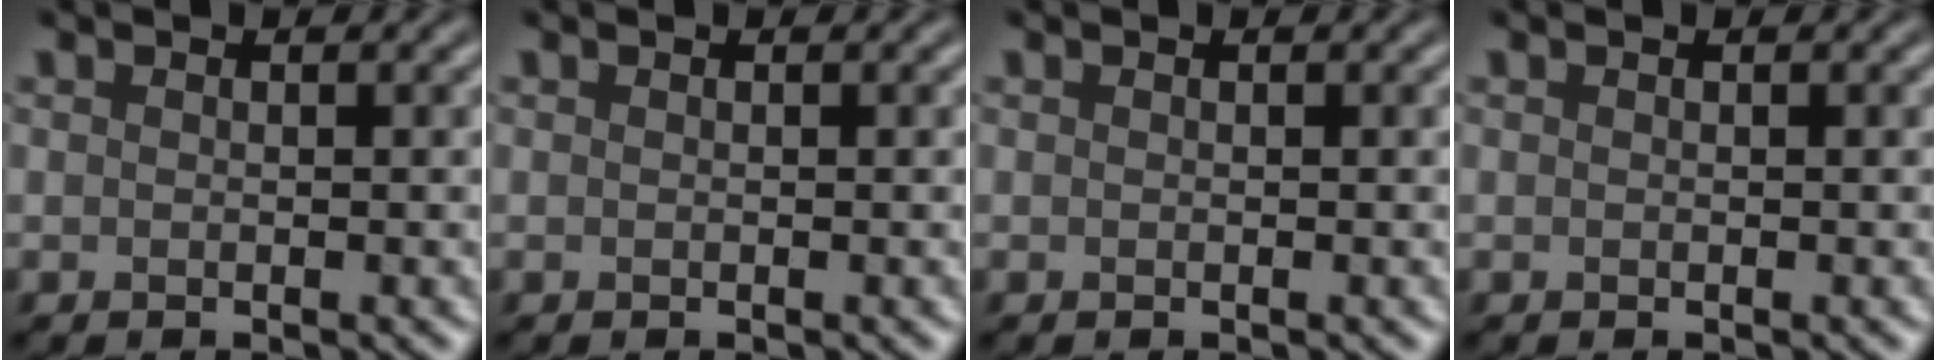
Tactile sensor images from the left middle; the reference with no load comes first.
{"total": 0.0}
{"total": 0.0}
{"total": 0.0}